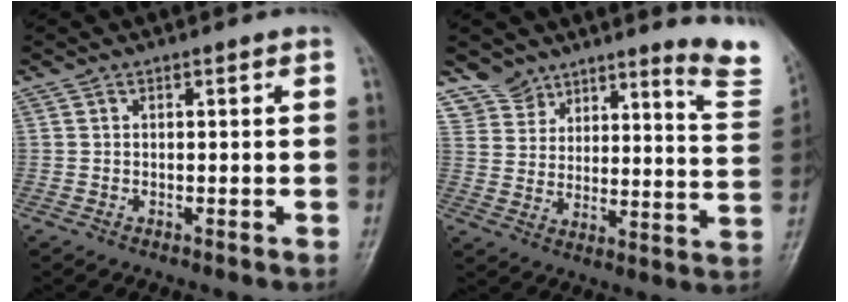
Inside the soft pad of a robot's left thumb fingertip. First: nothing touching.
{"total": 13.7, "force": [12.8, 4.3, 2.3], "torque": [0.017, -0.113, 0.166]}